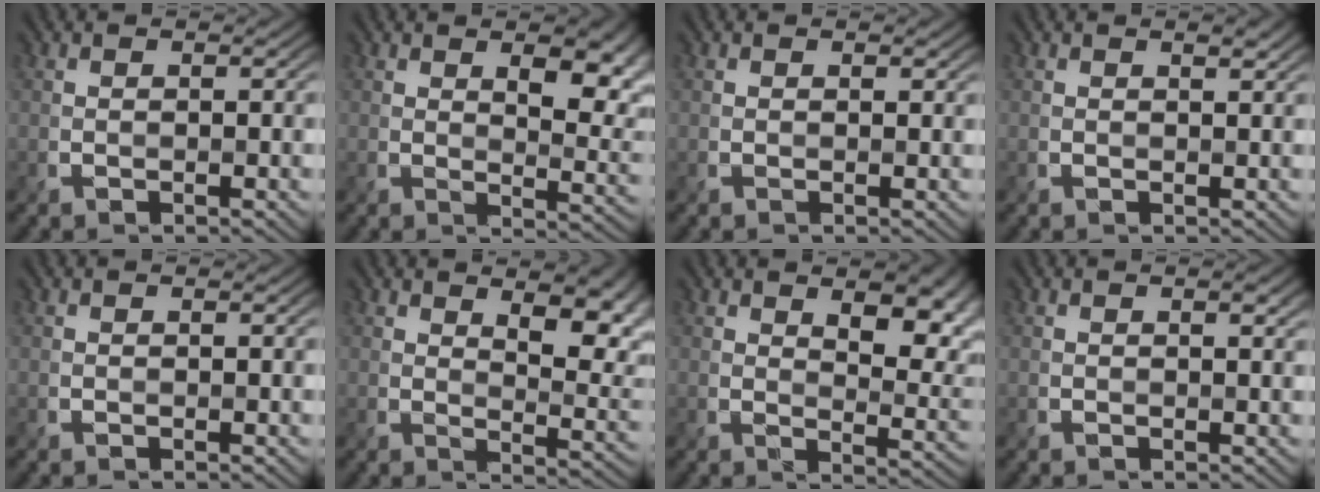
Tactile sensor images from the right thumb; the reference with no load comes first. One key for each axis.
{"total": 8.3, "fx": 3.3, "fy": 3.7, "fz": 6.6, "tx": -0.091, "ty": -0.010, "tz": 0.058}
{"total": 0.6, "fx": 0.4, "fy": 0.3, "fz": 0.3, "tx": -0.007, "ty": 0.000, "tz": 0.006}
{"total": 1.2, "fx": 0.9, "fy": 0.3, "fz": 0.9, "tx": -0.011, "ty": 0.002, "tz": 0.014}
{"total": 0.0}
{"total": 9.5, "fx": 4.7, "fy": 3.8, "fz": 7.3, "tx": -0.099, "ty": -0.006, "tz": 0.074}
{"total": 9.1, "fx": 4.1, "fy": 4.3, "fz": 6.9, "tx": -0.093, "ty": -0.012, "tz": 0.069}
{"total": 1.3, "fx": 0.6, "fy": 0.4, "fz": 1.0, "tx": -0.012, "ty": 0.001, "tz": 0.009}